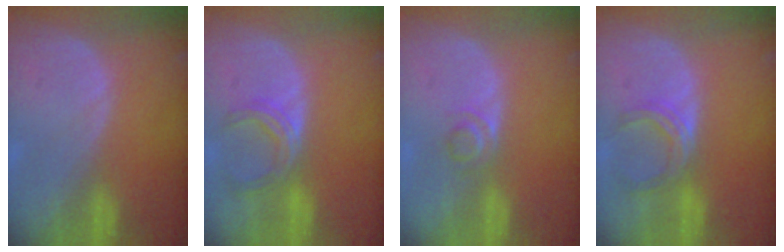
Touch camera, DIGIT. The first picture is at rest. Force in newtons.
{"total": 4.9, "press": 4.6, "slide": 1.6}
{"total": 2.5, "press": 2.4, "slide": 0.8}
{"total": 4.9, "press": 4.5, "slide": 1.9}